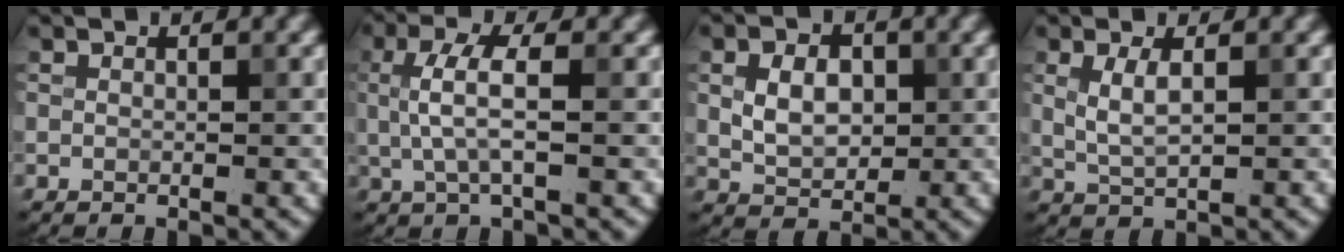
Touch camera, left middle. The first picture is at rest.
{"total": 3.6, "force": [0.2, 0.9, 3.5], "torque": [-0.075, 0.003, 0.005]}
{"total": 3.9, "force": [0.5, 2.7, 2.7], "torque": [-0.055, 0.000, 0.007]}
{"total": 2.3, "force": [0.6, 0.7, 2.1], "torque": [-0.048, -0.001, 0.015]}